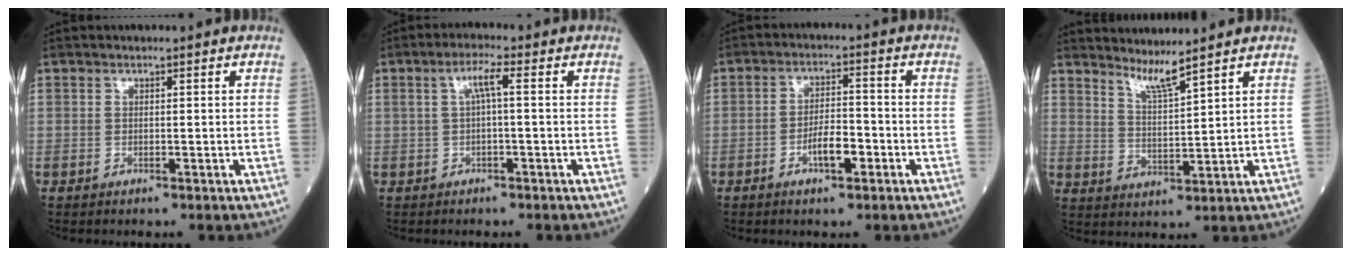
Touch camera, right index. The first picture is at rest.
{"total": 3.4, "force": [0.6, 0.3, 3.3], "torque": [-0.063, 0.013, 0.012]}
{"total": 4.8, "force": [-2.1, 1.5, 4.0], "torque": [-0.073, 0.006, -0.038]}
{"total": 4.0, "force": [3.6, -1.0, 1.5], "torque": [-0.035, -0.020, 0.074]}